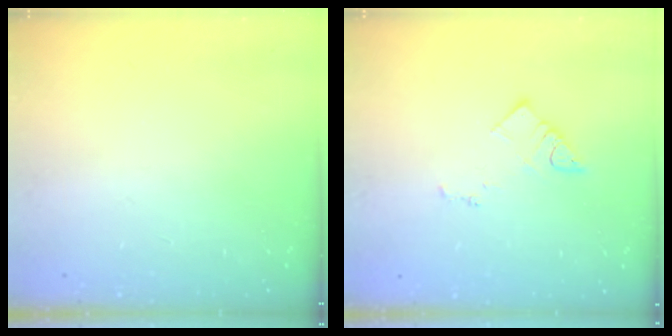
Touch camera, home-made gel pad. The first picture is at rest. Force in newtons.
{"total": 4.9, "press": 4.9, "slide": 0.3}